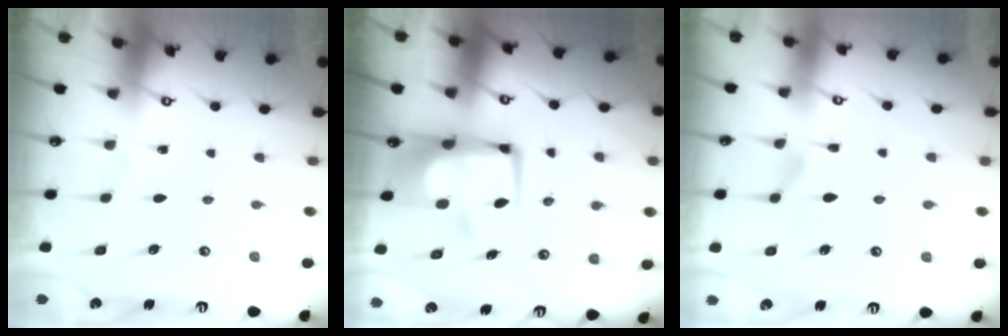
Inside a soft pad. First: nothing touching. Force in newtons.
{"total": 7.4, "press": 7.3, "slide": 1.1}
{"total": 1.6, "press": 1.0, "slide": 1.2}